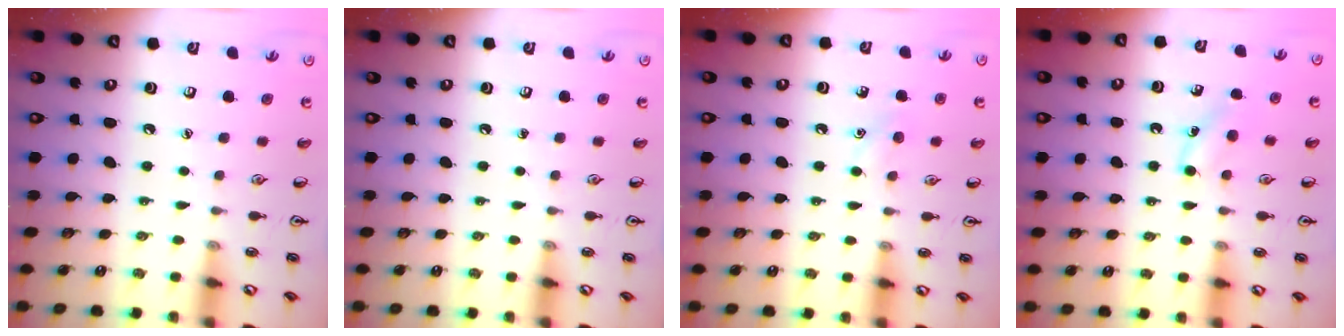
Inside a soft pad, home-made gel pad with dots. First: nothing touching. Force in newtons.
{"total": 0.0}
{"total": 5.8, "press": 5.5, "slide": 1.9}
{"total": 3.8, "press": 3.5, "slide": 1.4}